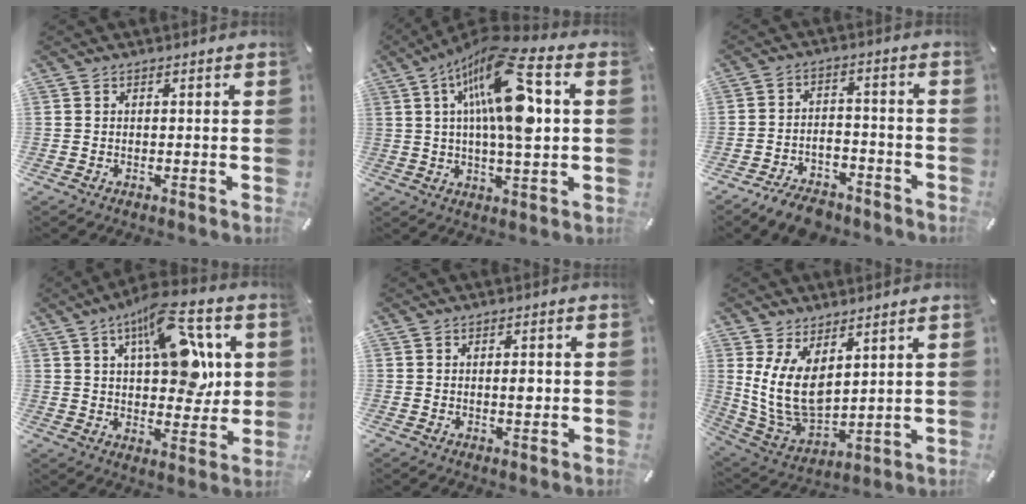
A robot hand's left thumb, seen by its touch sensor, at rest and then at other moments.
{"total": 20.4, "force": [5.5, 6.6, 18.5], "torque": [-0.338, -0.019, 0.077]}
{"total": 7.8, "force": [-6.7, 3.2, 2.6], "torque": [-0.029, 0.048, -0.122]}
{"total": 17.0, "force": [7.0, 8.5, 12.9], "torque": [-0.188, -0.020, 0.120]}
{"total": 2.6, "force": [0.1, 1.0, 2.4], "torque": [-0.039, -0.002, 0.000]}
{"total": 12.3, "force": [3.9, 7.3, 9.1], "torque": [-0.211, -0.032, 0.076]}